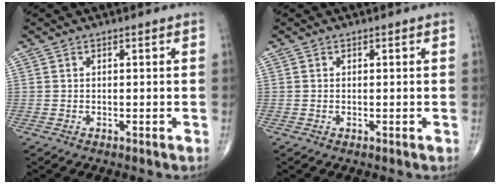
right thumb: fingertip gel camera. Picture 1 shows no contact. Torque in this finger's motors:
{"motor_torque": [0.03, 0.14, 0.01, 0.10, -0.04]}